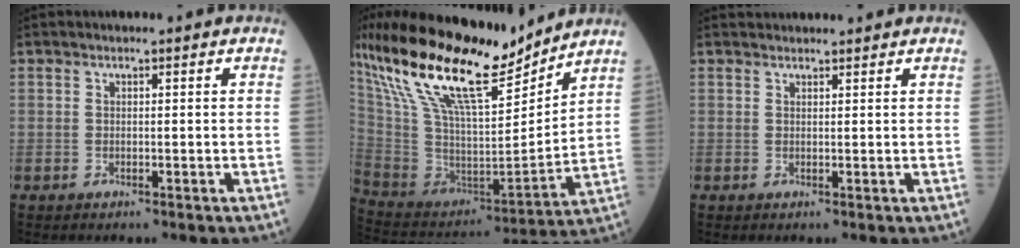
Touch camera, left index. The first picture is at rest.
{"total": 23.6, "force": [17.9, 4.7, 14.7], "torque": [-0.282, 0.003, 0.326]}
{"total": 3.5, "force": [3.4, 0.5, 0.6], "torque": [-0.006, 0.029, 0.048]}